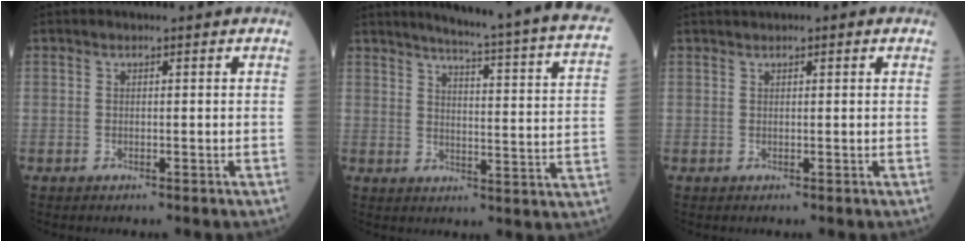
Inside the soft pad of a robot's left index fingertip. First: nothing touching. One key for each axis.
{"total": 21.9, "fx": 18.9, "fy": -1.1, "fz": 11.2, "tx": -0.156, "ty": -0.072, "tz": 0.217}
{"total": 1.9, "fx": 1.2, "fy": 0.5, "fz": 1.4, "tx": -0.029, "ty": 0.020, "tz": 0.019}